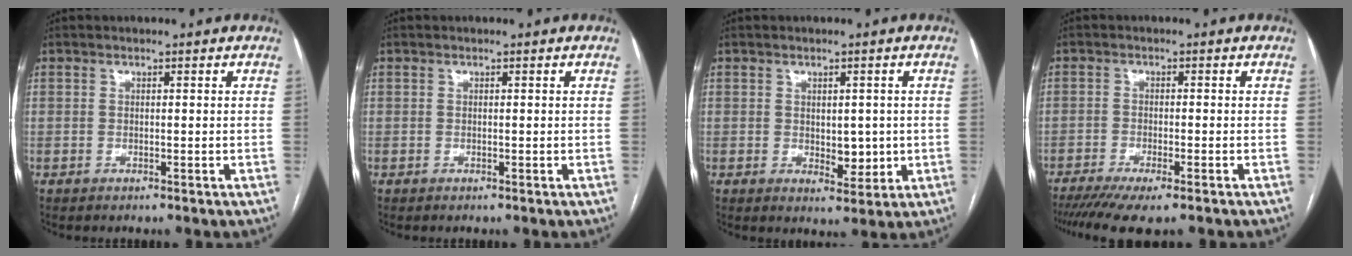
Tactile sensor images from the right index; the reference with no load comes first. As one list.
[{"total": 0.0}, {"total": 4.5, "force": [0.0, 2.4, 3.8], "torque": [-0.049, -0.005, 0.011]}, {"total": 9.4, "force": [-7.2, 1.3, 5.9], "torque": [-0.088, -0.017, -0.112]}]